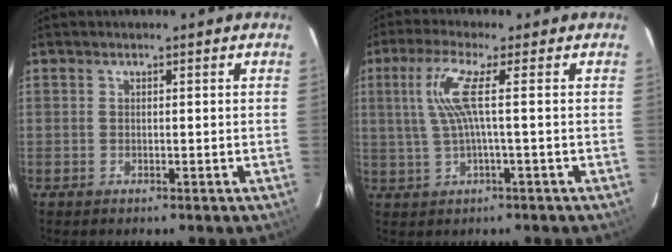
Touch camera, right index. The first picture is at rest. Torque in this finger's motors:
{"motor_torque": [0.61, 0.03, 0.36, 0.09]}